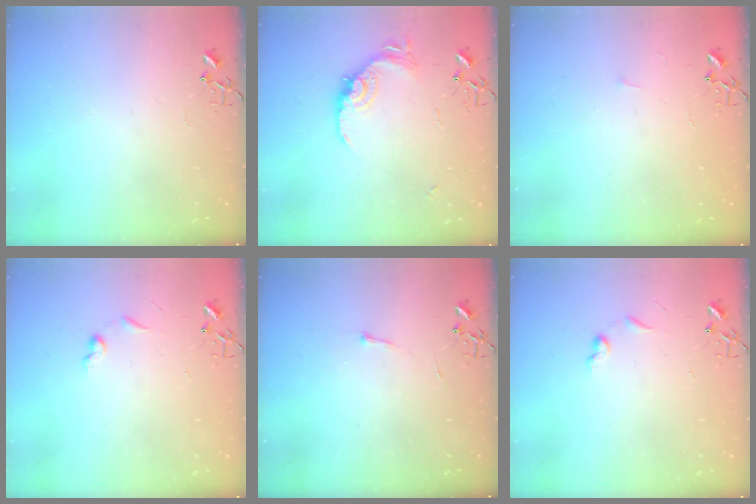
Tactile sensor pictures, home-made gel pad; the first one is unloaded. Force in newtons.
{"total": 13.7, "press": 13.7, "slide": 0.8}
{"total": 2.7, "press": 2.6, "slide": 0.4}
{"total": 6.1, "press": 6.1, "slide": 0.7}
{"total": 2.9, "press": 2.9, "slide": 0.4}
{"total": 6.1, "press": 6.1, "slide": 0.7}